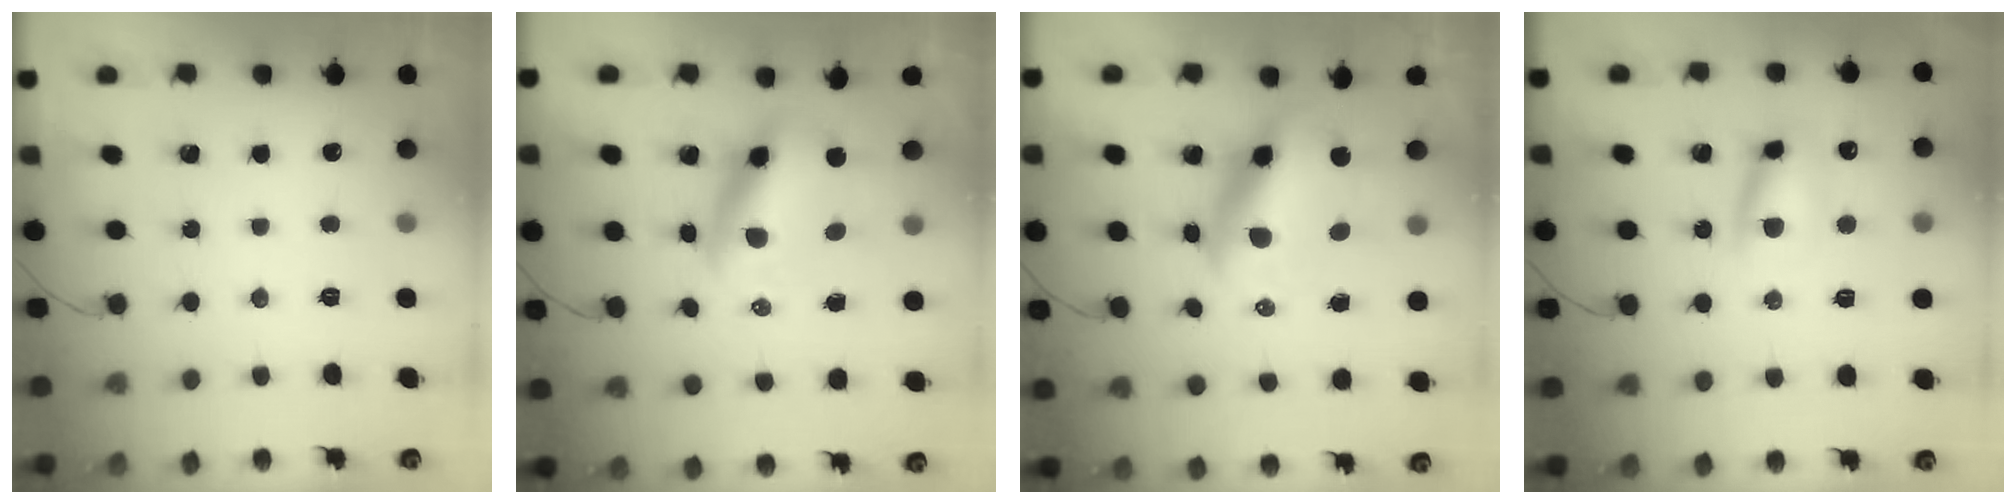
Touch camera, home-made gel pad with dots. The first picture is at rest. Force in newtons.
{"total": 7.7, "press": 7.3, "slide": 2.2}
{"total": 9.3, "press": 9.0, "slide": 2.2}
{"total": 10.4, "press": 10.3, "slide": 1.7}